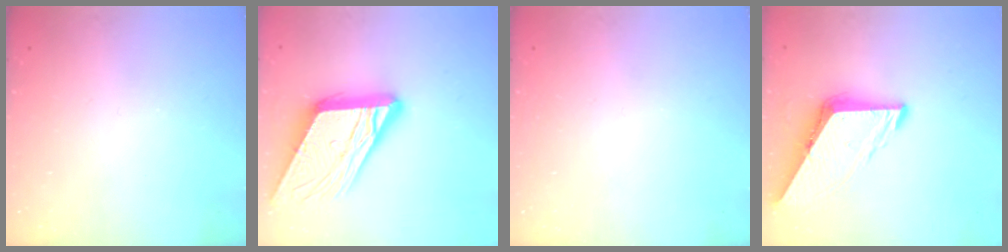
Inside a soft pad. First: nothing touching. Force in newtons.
{"total": 18.0, "press": 17.8, "slide": 2.4}
{"total": 0.0}
{"total": 8.6, "press": 8.5, "slide": 1.1}